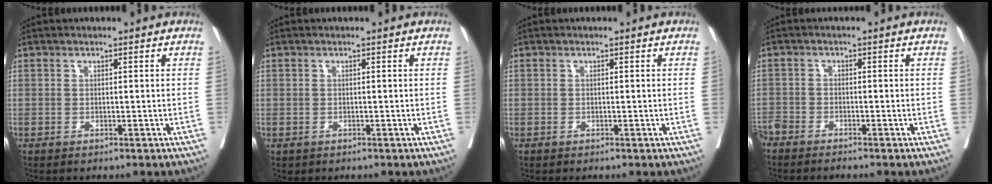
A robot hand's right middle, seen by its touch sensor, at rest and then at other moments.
{"total": 0.0}
{"total": 0.0}
{"total": 3.8, "force": [-3.6, 0.4, 1.2], "torque": [-0.014, -0.009, -0.067]}